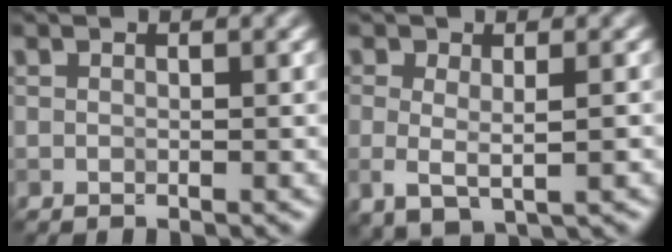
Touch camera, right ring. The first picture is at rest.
{"total": 3.1, "force": [0.0, 1.8, 2.5], "torque": [-0.051, -0.008, 0.002]}